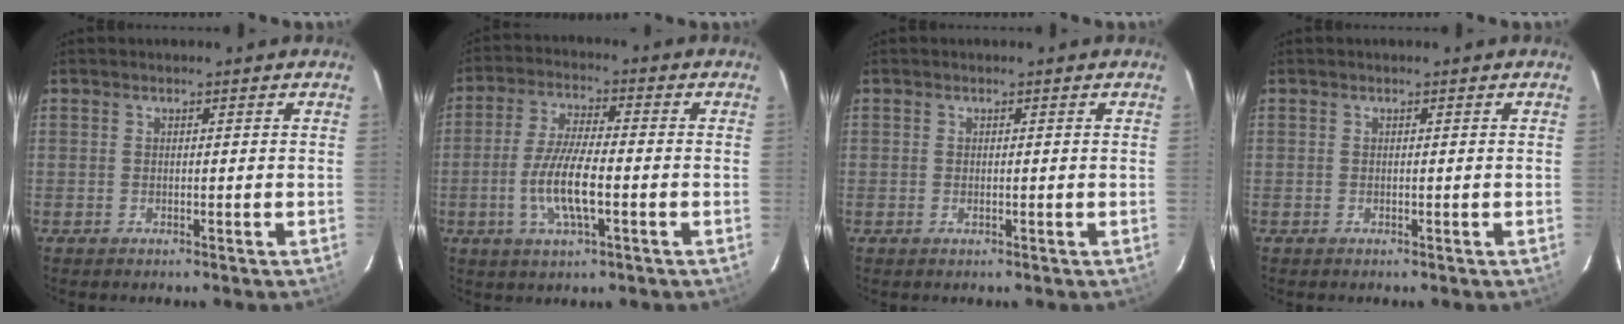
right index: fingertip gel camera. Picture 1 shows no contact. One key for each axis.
{"total": 9.5, "fx": -2.6, "fy": 2.3, "fz": 8.8, "tx": -0.179, "ty": -0.002, "tz": -0.052}
{"total": 0.5, "fx": -0.1, "fy": 0.3, "fz": 0.4, "tx": -0.008, "ty": 0.001, "tz": -0.002}
{"total": 0.0}